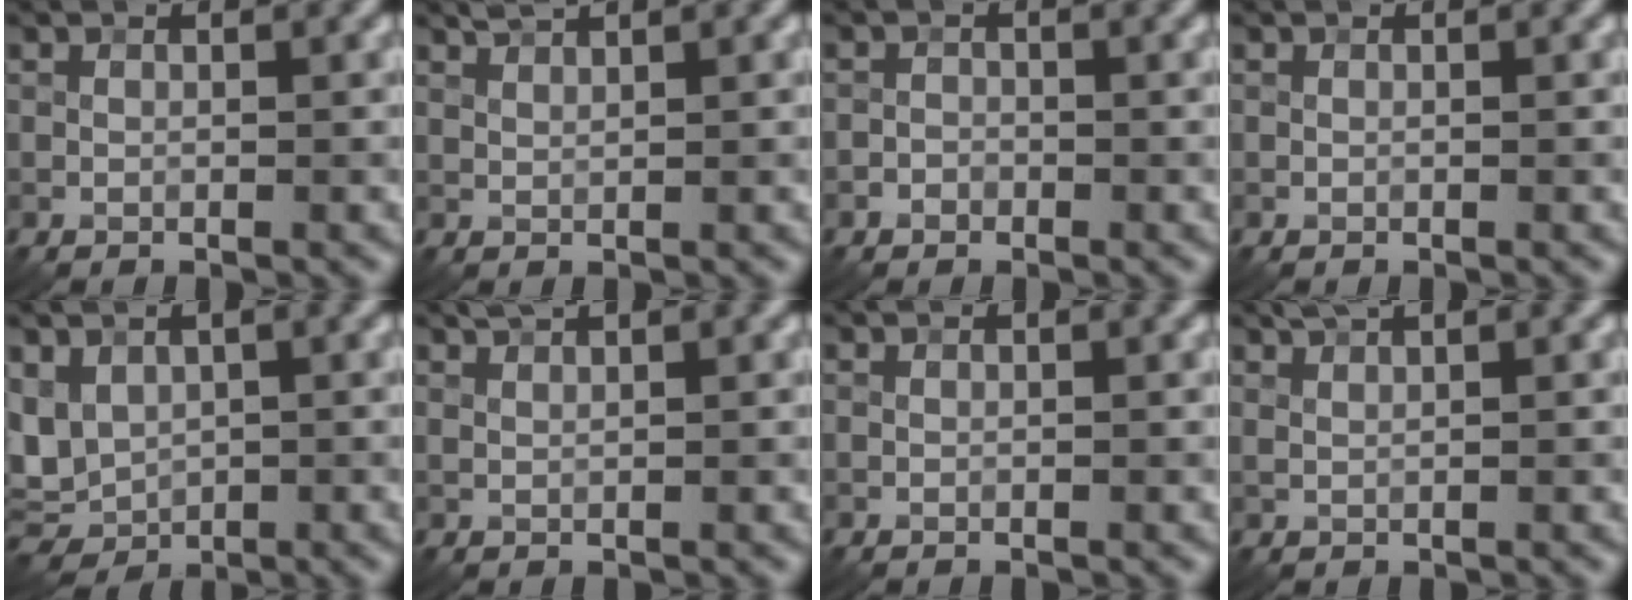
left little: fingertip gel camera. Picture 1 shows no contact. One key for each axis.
{"total": 1.2, "fx": 1.1, "fy": -0.1, "fz": 0.5, "tx": -0.014, "ty": 0.002, "tz": 0.023}
{"total": 0.9, "fx": -0.6, "fy": 0.7, "fz": 0.1, "tx": 0.007, "ty": 0.003, "tz": -0.014}
{"total": 0.0}
{"total": 4.6, "fx": 0.6, "fy": 3.6, "fz": 2.9, "tx": -0.073, "ty": -0.001, "tz": 0.011}
{"total": 1.5, "fx": 1.2, "fy": 0.1, "fz": 0.8, "tx": -0.018, "ty": 0.000, "tz": 0.021}
{"total": 0.0}
{"total": 1.8, "fx": 1.4, "fy": 0.2, "fz": 1.2, "tx": -0.024, "ty": 0.000, "tz": 0.025}